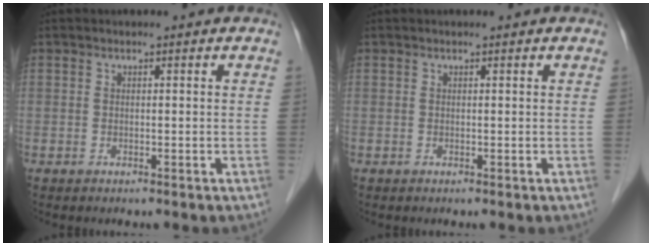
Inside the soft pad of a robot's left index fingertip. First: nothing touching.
{"total": 0.6, "force": [0.6, 0.0, 0.2], "torque": [-0.008, 0.006, 0.010]}